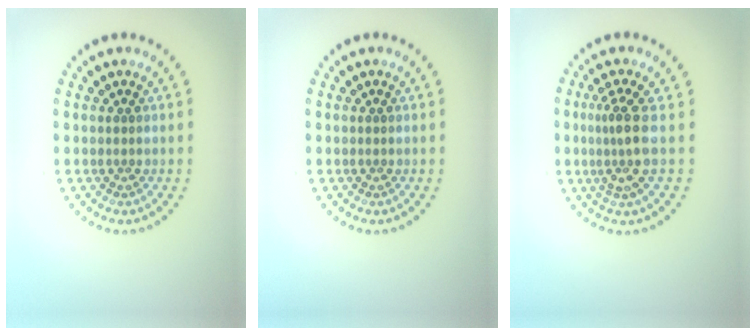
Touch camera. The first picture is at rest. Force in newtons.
{"total": 0.0}
{"total": 2.9, "press": 2.2, "slide": 2.0}